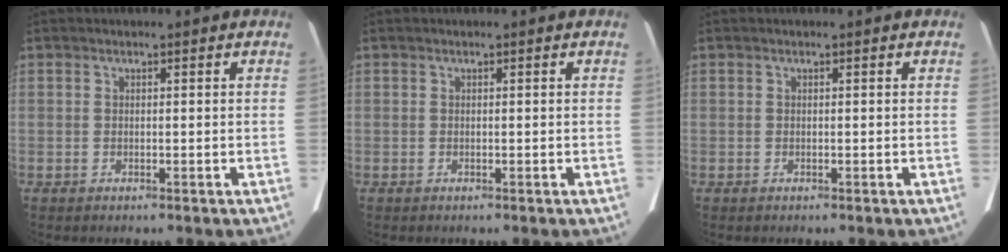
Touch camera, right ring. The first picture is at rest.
{"total": 0.0}
{"total": 0.0}